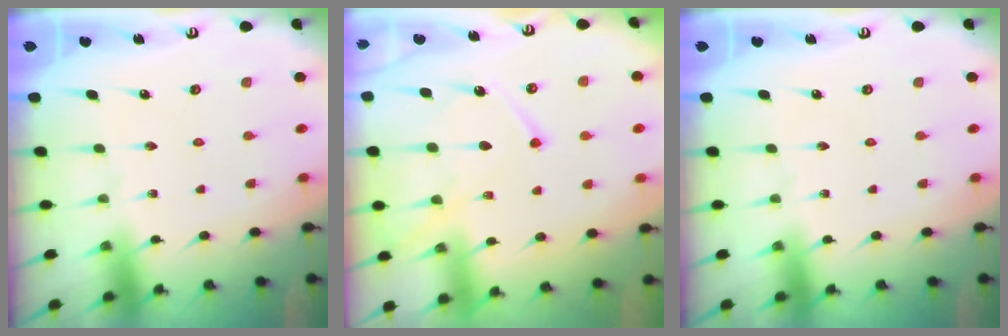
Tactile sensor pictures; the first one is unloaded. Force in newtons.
{"total": 12.2, "press": 12.1, "slide": 1.4}
{"total": 0.0}